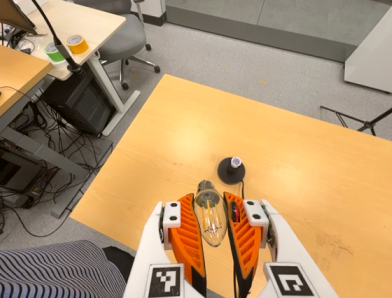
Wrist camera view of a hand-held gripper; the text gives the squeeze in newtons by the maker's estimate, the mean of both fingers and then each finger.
{"total": 22.9, "left": 26.3, "right": 19.5}